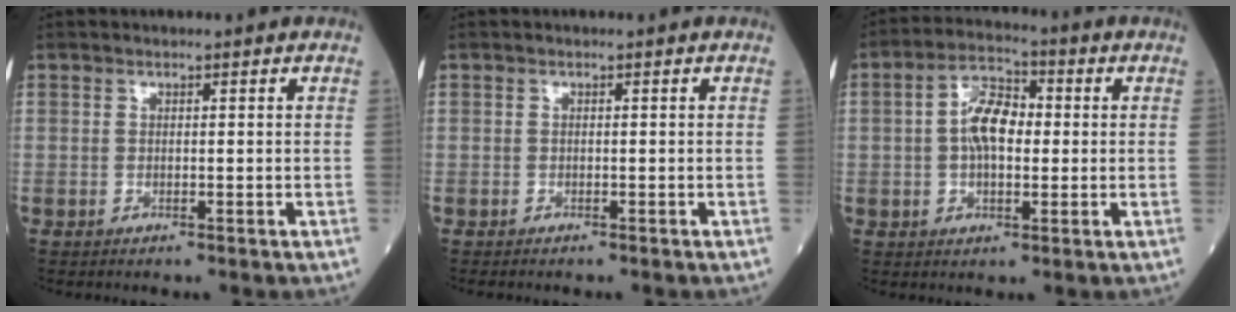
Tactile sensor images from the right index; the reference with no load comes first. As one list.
[{"total": 0.8, "force": [-0.7, 0.3, 0.1], "torque": [-0.003, 0.002, -0.014]}, {"total": 7.4, "force": [0.4, 3.6, 6.4], "torque": [-0.126, 0.019, 0.000]}]